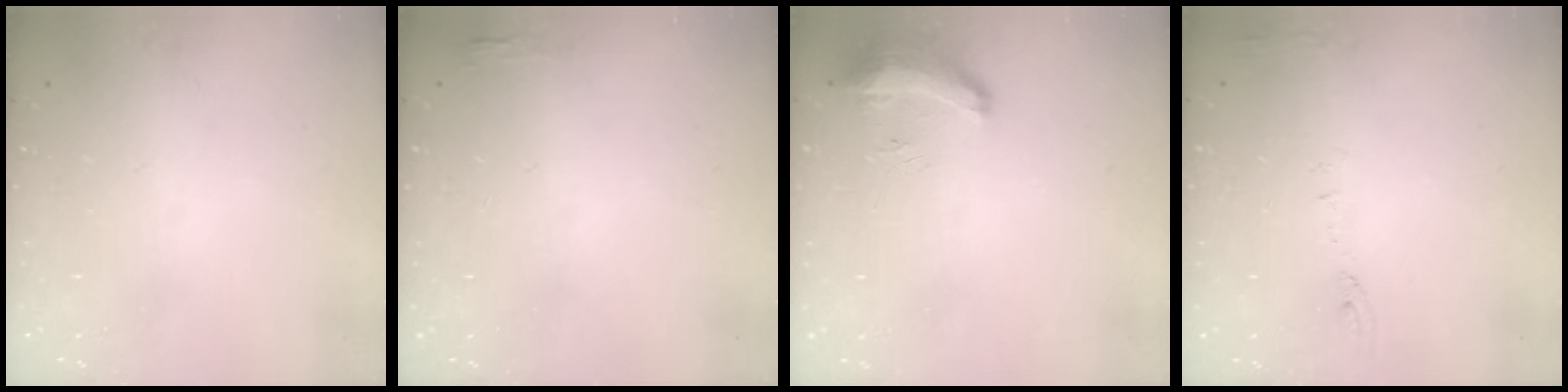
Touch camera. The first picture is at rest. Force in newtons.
{"total": 2.7, "press": 2.6, "slide": 0.8}
{"total": 16.1, "press": 10.6, "slide": 12.1}
{"total": 6.2, "press": 6.2, "slide": 0.9}